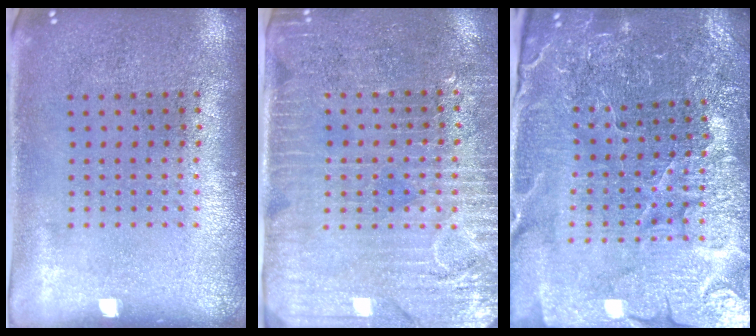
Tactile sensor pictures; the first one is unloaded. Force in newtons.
{"total": 3.6, "press": 3.2, "slide": 1.8}
{"total": 4.6, "press": 4.4, "slide": 1.1}